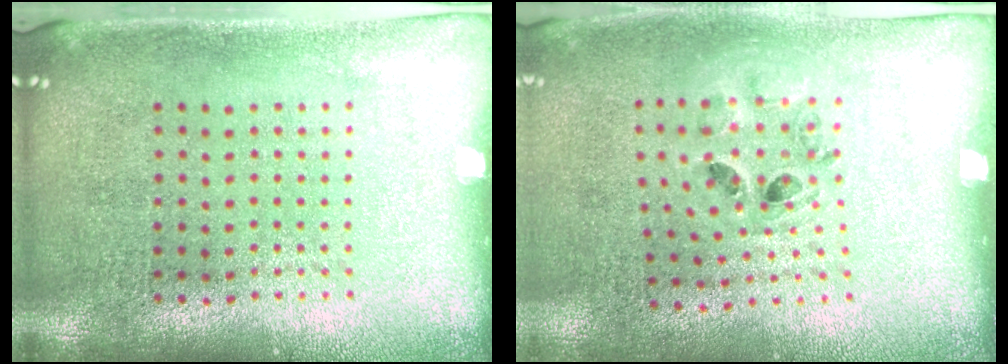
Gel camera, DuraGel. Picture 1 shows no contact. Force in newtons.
{"total": 0.9, "press": 0.8, "slide": 0.5}